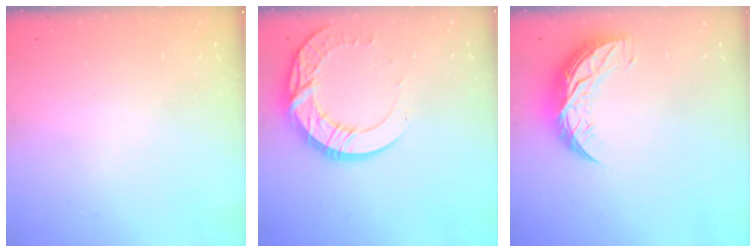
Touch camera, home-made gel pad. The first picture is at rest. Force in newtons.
{"total": 14.4, "press": 14.4, "slide": 1.4}
{"total": 9.9, "press": 9.9, "slide": 0.5}